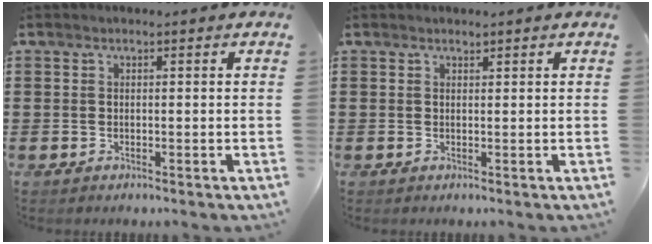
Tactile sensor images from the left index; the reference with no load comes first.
{"total": 0.6, "force": [0.5, 0.2, 0.0], "torque": [-0.002, 0.001, 0.011]}